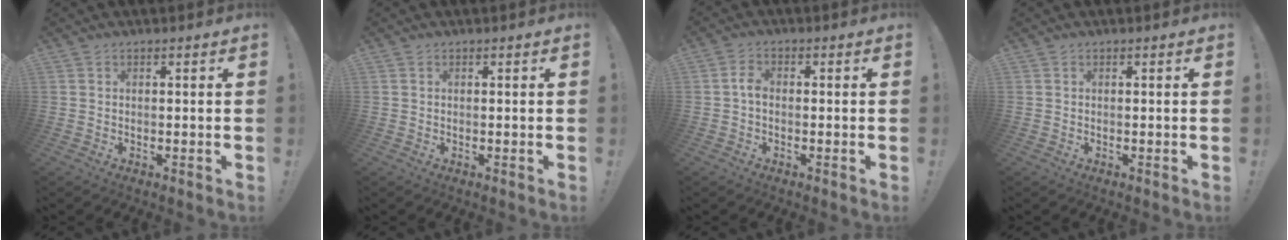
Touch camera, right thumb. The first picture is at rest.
{"total": 0.0}
{"total": 3.1, "force": [-0.6, 1.9, 2.4], "torque": [-0.055, 0.009, -0.013]}
{"total": 0.0}